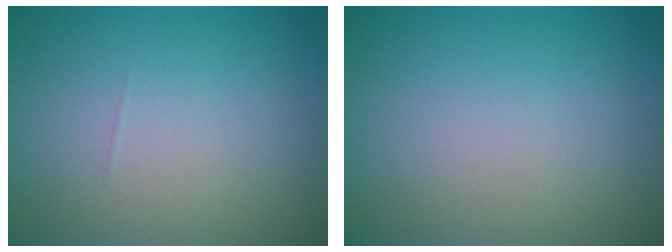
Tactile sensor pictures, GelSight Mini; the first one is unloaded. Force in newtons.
{"total": 0.0}